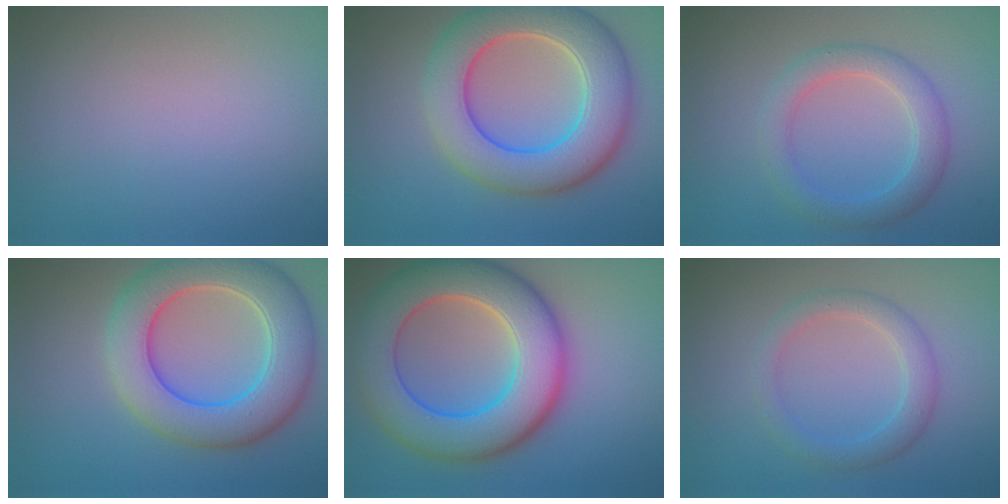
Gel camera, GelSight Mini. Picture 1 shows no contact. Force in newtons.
{"total": 9.1, "press": 9.1, "slide": 0.2}
{"total": 3.6, "press": 3.6, "slide": 0.1}
{"total": 8.7, "press": 8.7, "slide": 0.6}
{"total": 11.4, "press": 11.4, "slide": 0.5}
{"total": 2.8, "press": 2.8, "slide": 0.1}